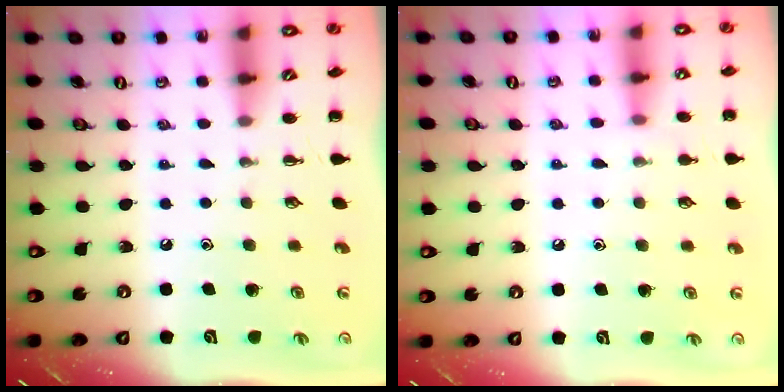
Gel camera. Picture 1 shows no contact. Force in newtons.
{"total": 4.1, "press": 3.8, "slide": 1.5}